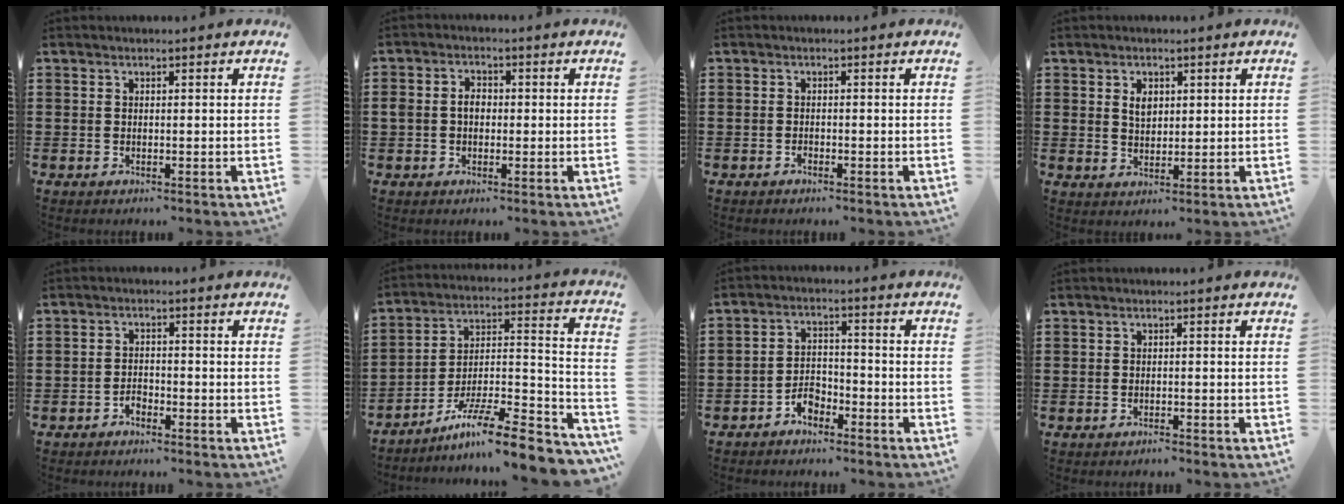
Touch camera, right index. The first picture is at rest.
{"total": 2.8, "force": [0.0, 2.1, 1.8], "torque": [-0.038, 0.009, -0.003]}
{"total": 0.6, "force": [-0.6, 0.3, 0.1], "torque": [-0.003, 0.001, -0.012]}
{"total": 2.6, "force": [1.0, 1.7, 1.7], "torque": [-0.031, 0.003, 0.016]}
{"total": 1.8, "force": [-1.5, 0.9, 0.4], "torque": [-0.013, 0.001, -0.032]}
{"total": 11.3, "force": [-8.5, 1.0, 7.3], "torque": [-0.108, 0.015, -0.157]}
{"total": 3.6, "force": [-2.8, 1.8, 1.2], "torque": [-0.026, 0.010, -0.057]}
{"total": 0.9, "force": [-0.9, 0.1, 0.0], "torque": [-0.003, 0.000, -0.020]}